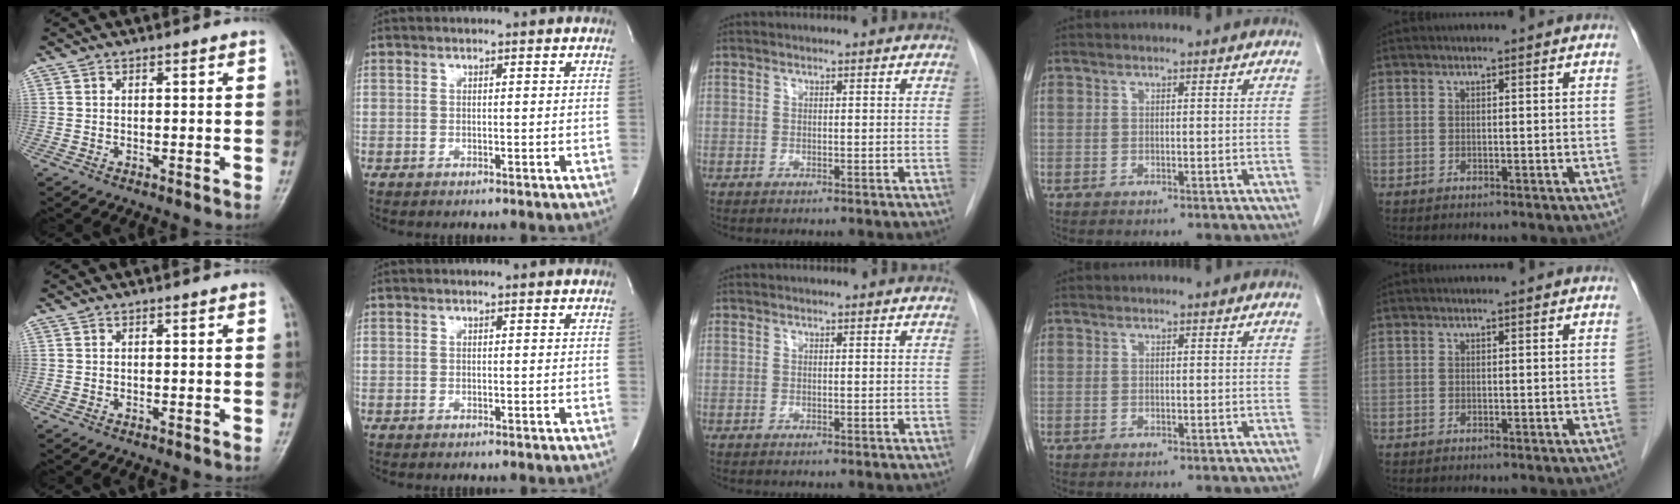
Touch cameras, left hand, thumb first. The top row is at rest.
{}